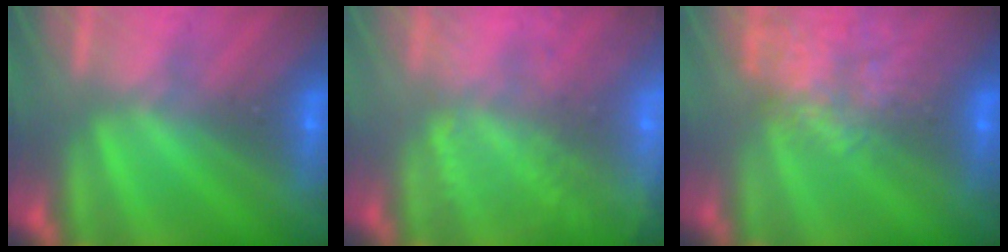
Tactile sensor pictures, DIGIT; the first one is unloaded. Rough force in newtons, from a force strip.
{"total": 9.7}
{"total": 6.3}